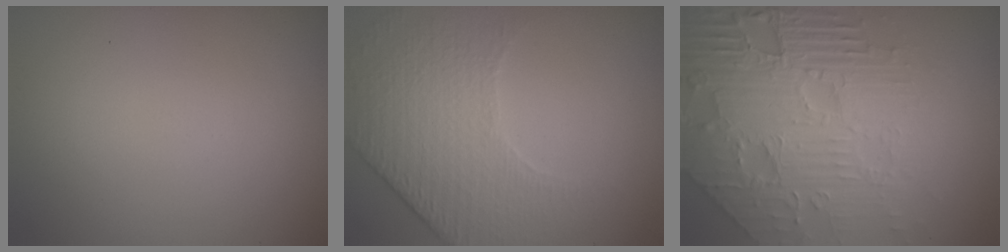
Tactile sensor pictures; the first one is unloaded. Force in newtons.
{"total": 4.9, "press": 3.6, "slide": 3.3}
{"total": 8.7, "press": 6.2, "slide": 6.1}